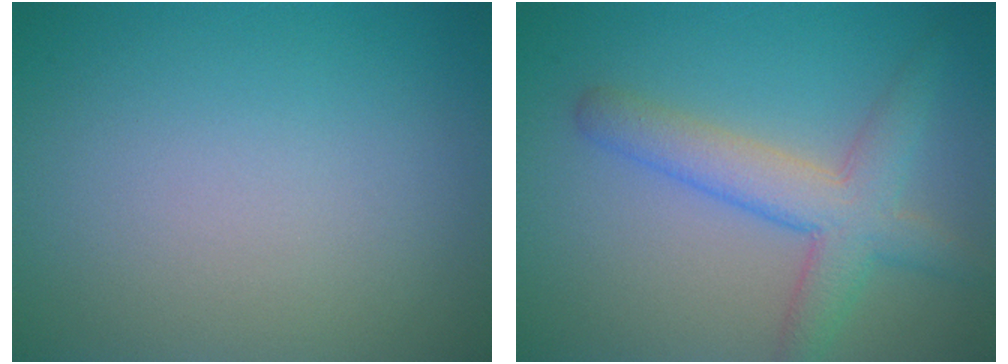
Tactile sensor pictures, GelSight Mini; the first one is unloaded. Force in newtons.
{"total": 4.7, "press": 4.7, "slide": 0.2}